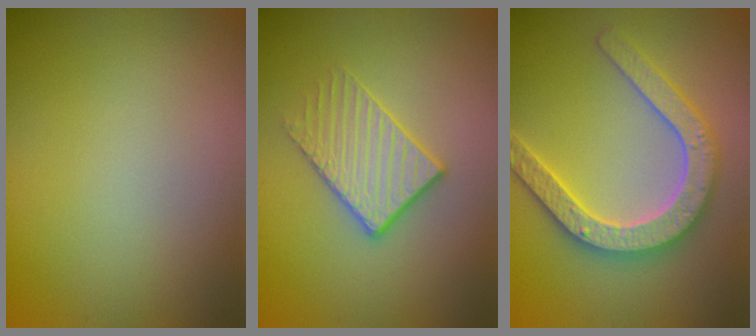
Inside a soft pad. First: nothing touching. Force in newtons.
{"total": 3.1, "press": 2.8, "slide": 1.3}
{"total": 5.3, "press": 5.2, "slide": 0.9}